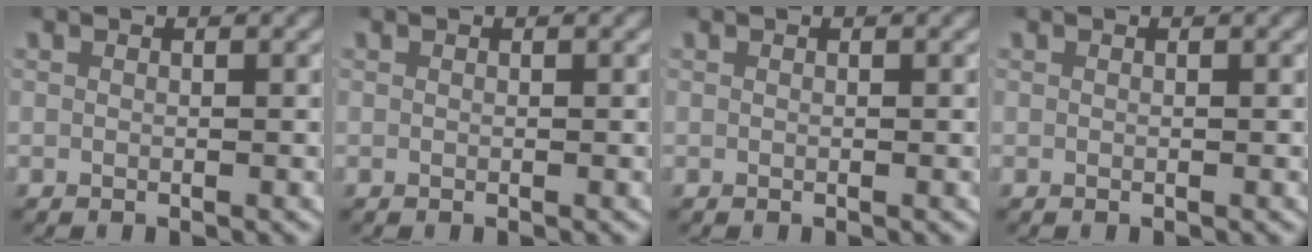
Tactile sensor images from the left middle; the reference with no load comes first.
{"total": 0.0}
{"total": 0.0}
{"total": 0.0}